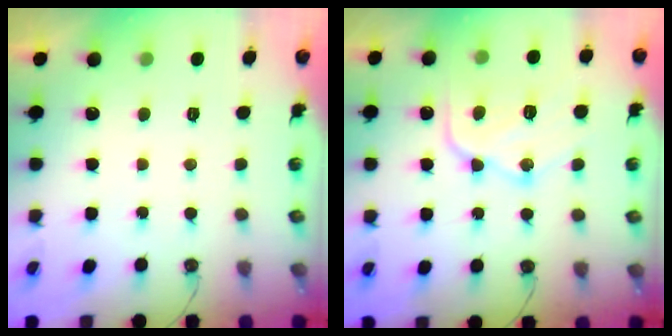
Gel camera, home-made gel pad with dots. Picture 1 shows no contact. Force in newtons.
{"total": 16.1, "press": 16.1, "slide": 1.3}